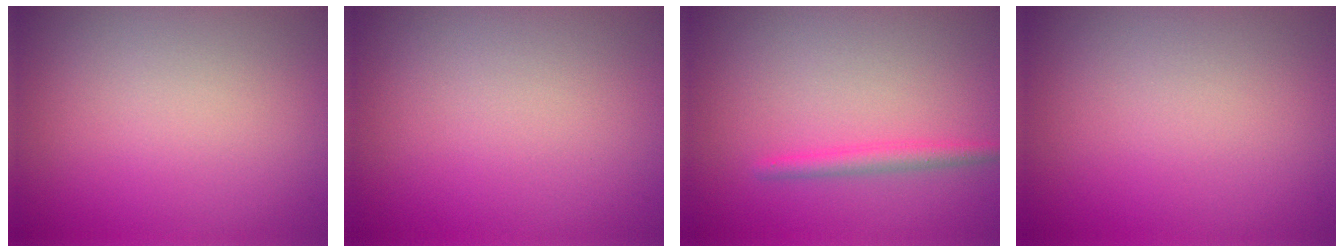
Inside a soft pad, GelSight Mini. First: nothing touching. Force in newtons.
{"total": 0.0}
{"total": 1.7, "press": 1.7, "slide": 0.0}
{"total": 0.0}